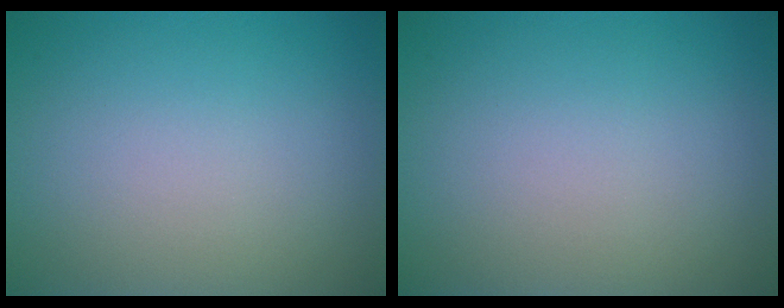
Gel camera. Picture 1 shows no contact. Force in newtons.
{"total": 0.0}